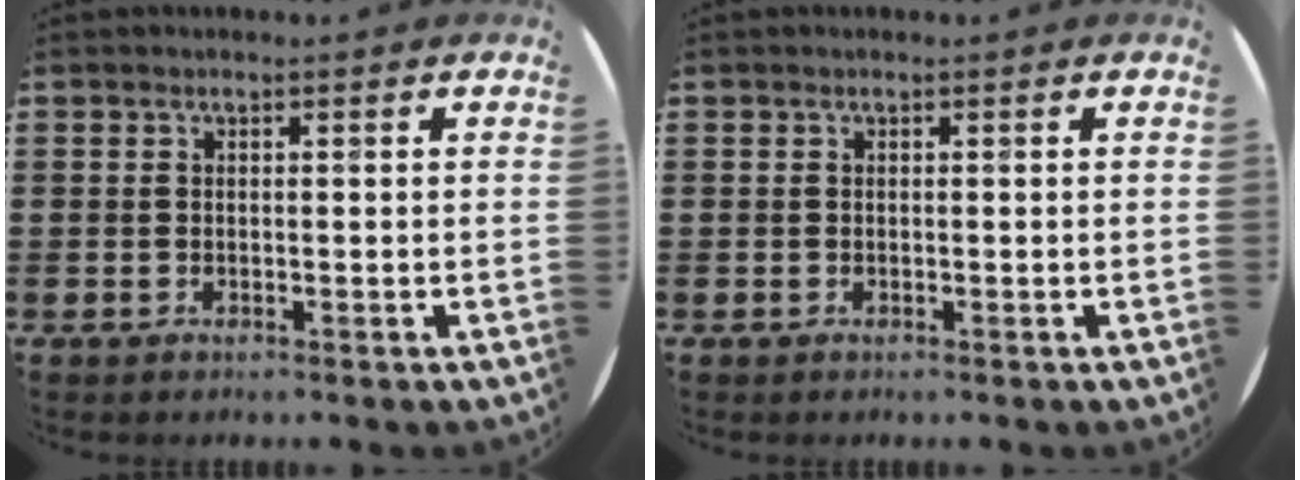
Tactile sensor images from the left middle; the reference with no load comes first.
{"total": 0.0}